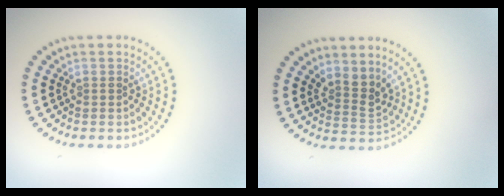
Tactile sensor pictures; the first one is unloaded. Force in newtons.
{"total": 2.5, "press": 1.9, "slide": 1.6}